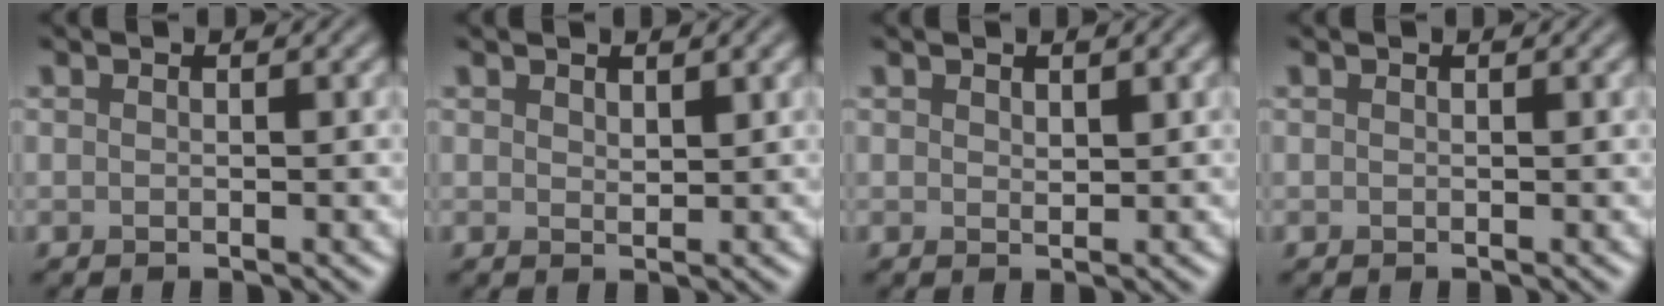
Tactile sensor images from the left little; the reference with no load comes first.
{"total": 1.4, "force": [1.0, 0.5, 0.8], "torque": [-0.016, -0.003, 0.020]}
{"total": 1.2, "force": [0.7, 0.5, 0.8], "torque": [-0.015, -0.003, 0.014]}
{"total": 0.0}